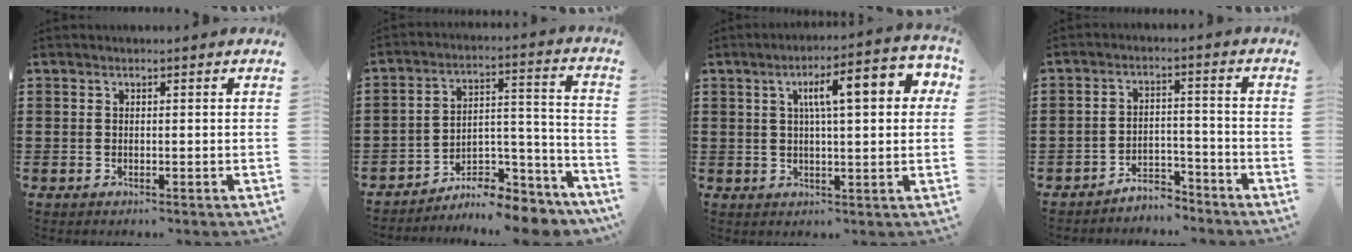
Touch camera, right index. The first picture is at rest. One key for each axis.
{"total": 8.2, "fx": -7.6, "fy": 2.0, "fz": 2.4, "tx": -0.024, "ty": 0.027, "tz": -0.143}
{"total": 8.9, "fx": 2.6, "fy": 2.2, "fz": 8.2, "tx": -0.140, "ty": 0.002, "tz": 0.034}
{"total": 4.2, "fx": -4.1, "fy": 0.8, "fz": 0.4, "tx": -0.010, "ty": 0.008, "tz": -0.083}